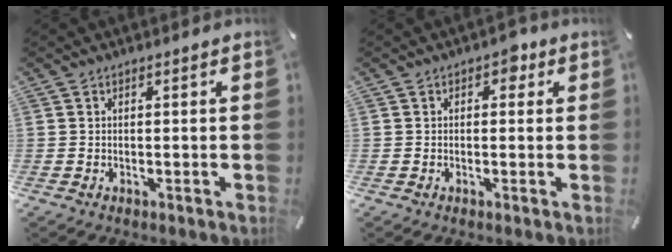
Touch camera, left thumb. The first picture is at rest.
{"total": 2.7, "force": [0.8, 2.1, 1.7], "torque": [-0.012, 0.000, 0.005]}